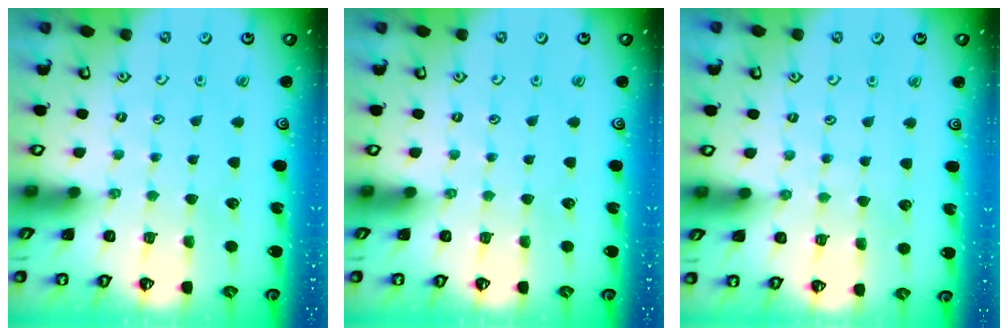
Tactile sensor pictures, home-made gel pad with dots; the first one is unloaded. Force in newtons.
{"total": 0.0}
{"total": 2.6, "press": 2.6, "slide": 0.3}